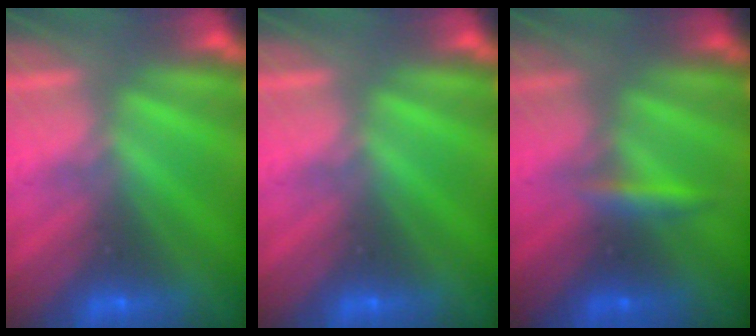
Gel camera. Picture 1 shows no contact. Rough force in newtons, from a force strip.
{"total": 0.0}
{"total": 2.3}